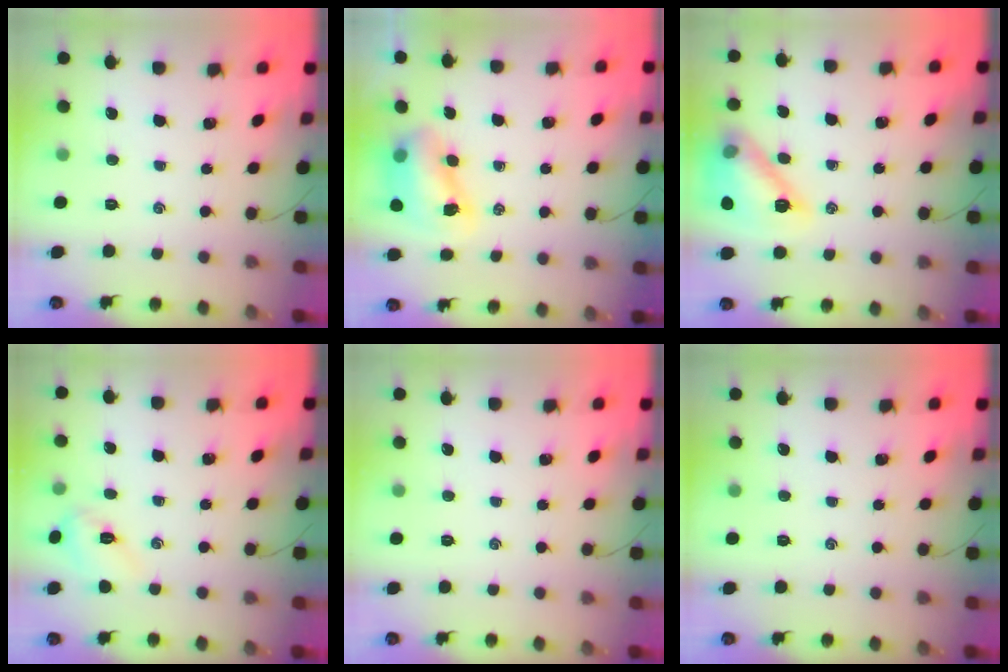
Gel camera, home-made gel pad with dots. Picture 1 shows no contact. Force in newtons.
{"total": 8.3, "press": 8.2, "slide": 1.3}
{"total": 13.6, "press": 13.6, "slide": 1.0}
{"total": 4.0, "press": 3.9, "slide": 1.0}
{"total": 0.0}
{"total": 0.0}